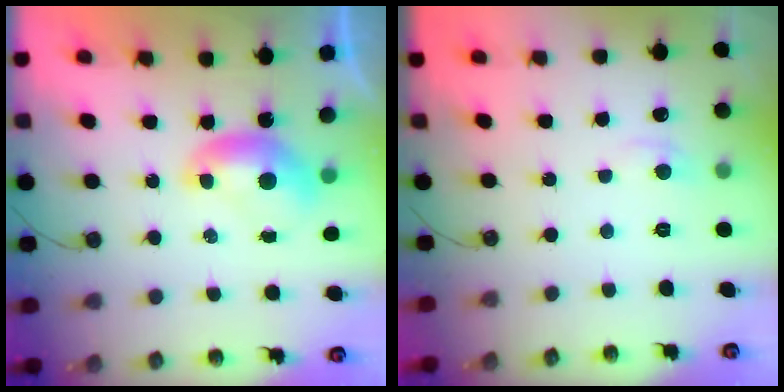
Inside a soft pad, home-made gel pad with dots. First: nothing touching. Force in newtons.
{"total": 0.6, "press": 0.6, "slide": 0.2}